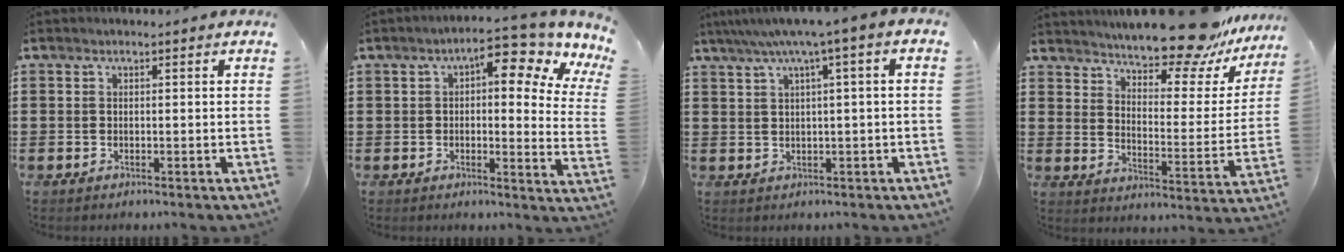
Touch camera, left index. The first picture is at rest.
{"total": 8.0, "force": [4.6, 1.8, 6.3], "torque": [-0.097, -0.025, 0.066]}
{"total": 4.6, "force": [1.2, -0.3, 4.4], "torque": [-0.086, -0.008, 0.015]}
{"total": 12.6, "force": [11.5, 1.2, 5.0], "torque": [-0.081, -0.085, 0.195]}